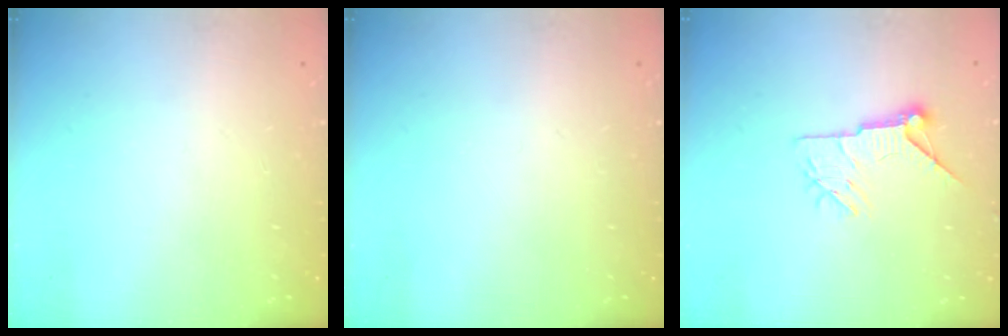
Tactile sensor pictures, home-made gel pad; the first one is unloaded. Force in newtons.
{"total": 0.0}
{"total": 9.9, "press": 9.9, "slide": 1.0}